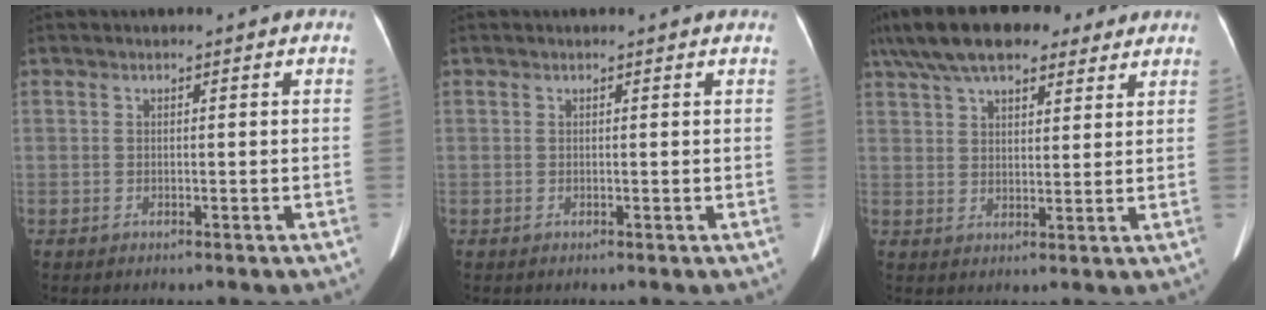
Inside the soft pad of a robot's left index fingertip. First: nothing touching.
{"total": 1.4, "force": [1.3, 0.2, 0.3], "torque": [-0.011, 0.005, 0.006]}
{"total": 18.0, "force": [13.5, 6.4, 10.0], "torque": [-0.191, 0.065, 0.212]}